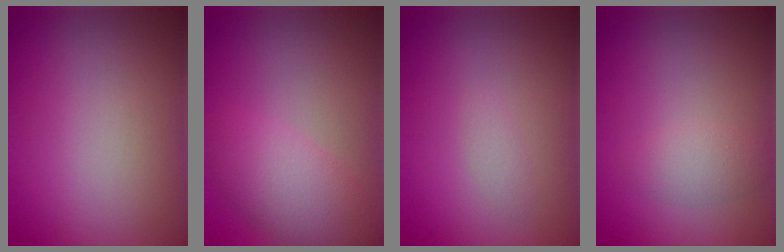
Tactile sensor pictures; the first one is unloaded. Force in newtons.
{"total": 4.3, "press": 4.3, "slide": 0.2}
{"total": 0.8, "press": 0.8, "slide": 0.1}
{"total": 1.8, "press": 1.8, "slide": 0.2}